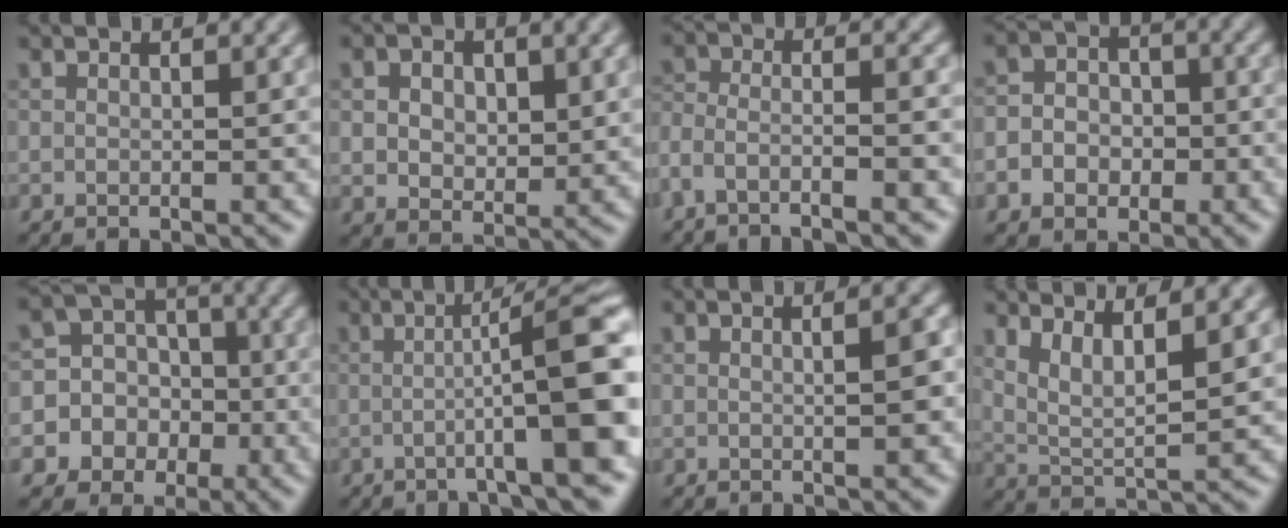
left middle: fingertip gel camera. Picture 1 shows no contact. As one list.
[{"total": 4.6, "force": [1.3, 3.3, 2.9], "torque": [-0.054, -0.009, 0.012]}, {"total": 4.4, "force": [-3.1, 0.9, 3.0], "torque": [-0.056, -0.007, -0.074]}, {"total": 5.0, "force": [-1.4, 4.2, 2.2], "torque": [-0.017, -0.005, -0.045]}, {"total": 9.8, "force": [-2.7, 9.2, 1.8], "torque": [-0.052, 0.005, -0.068]}, {"total": 10.3, "force": [-1.0, 1.8, 10.1], "torque": [-0.128, 0.006, -0.026]}, {"total": 3.1, "force": [0.2, 0.9, 2.9], "torque": [-0.036, -0.002, -0.007]}, {"total": 4.6, "force": [2.7, 1.4, 3.4], "torque": [-0.073, -0.011, 0.052]}]